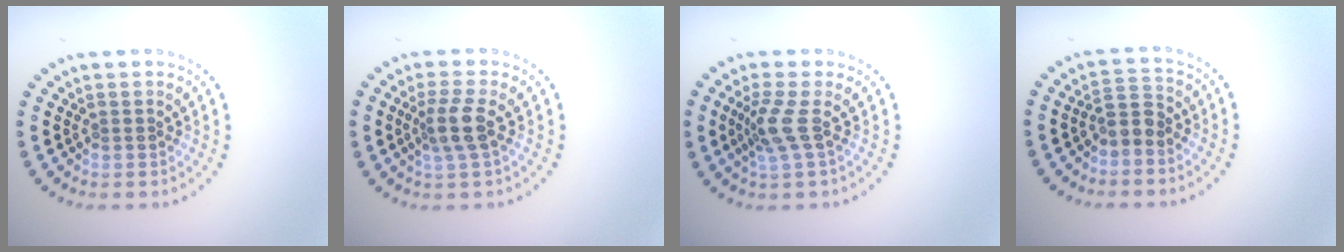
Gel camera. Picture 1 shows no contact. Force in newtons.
{"total": 2.7, "press": 2.2, "slide": 1.5}
{"total": 2.5, "press": 1.9, "slide": 1.7}
{"total": 2.1, "press": 1.7, "slide": 1.3}